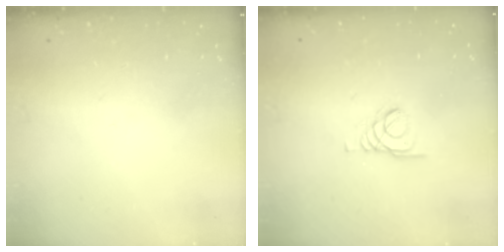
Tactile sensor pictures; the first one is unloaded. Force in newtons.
{"total": 1.5, "press": 1.4, "slide": 0.1}